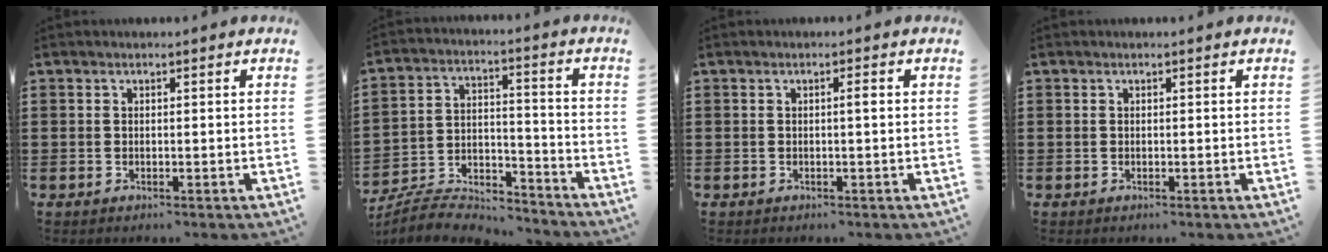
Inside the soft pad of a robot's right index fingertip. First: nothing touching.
{"total": 6.5, "force": [-6.3, 1.1, 1.4], "torque": [-0.038, 0.004, -0.126]}
{"total": 1.0, "force": [0.1, 0.0, 1.0], "torque": [-0.018, 0.000, 0.000]}
{"total": 0.0}